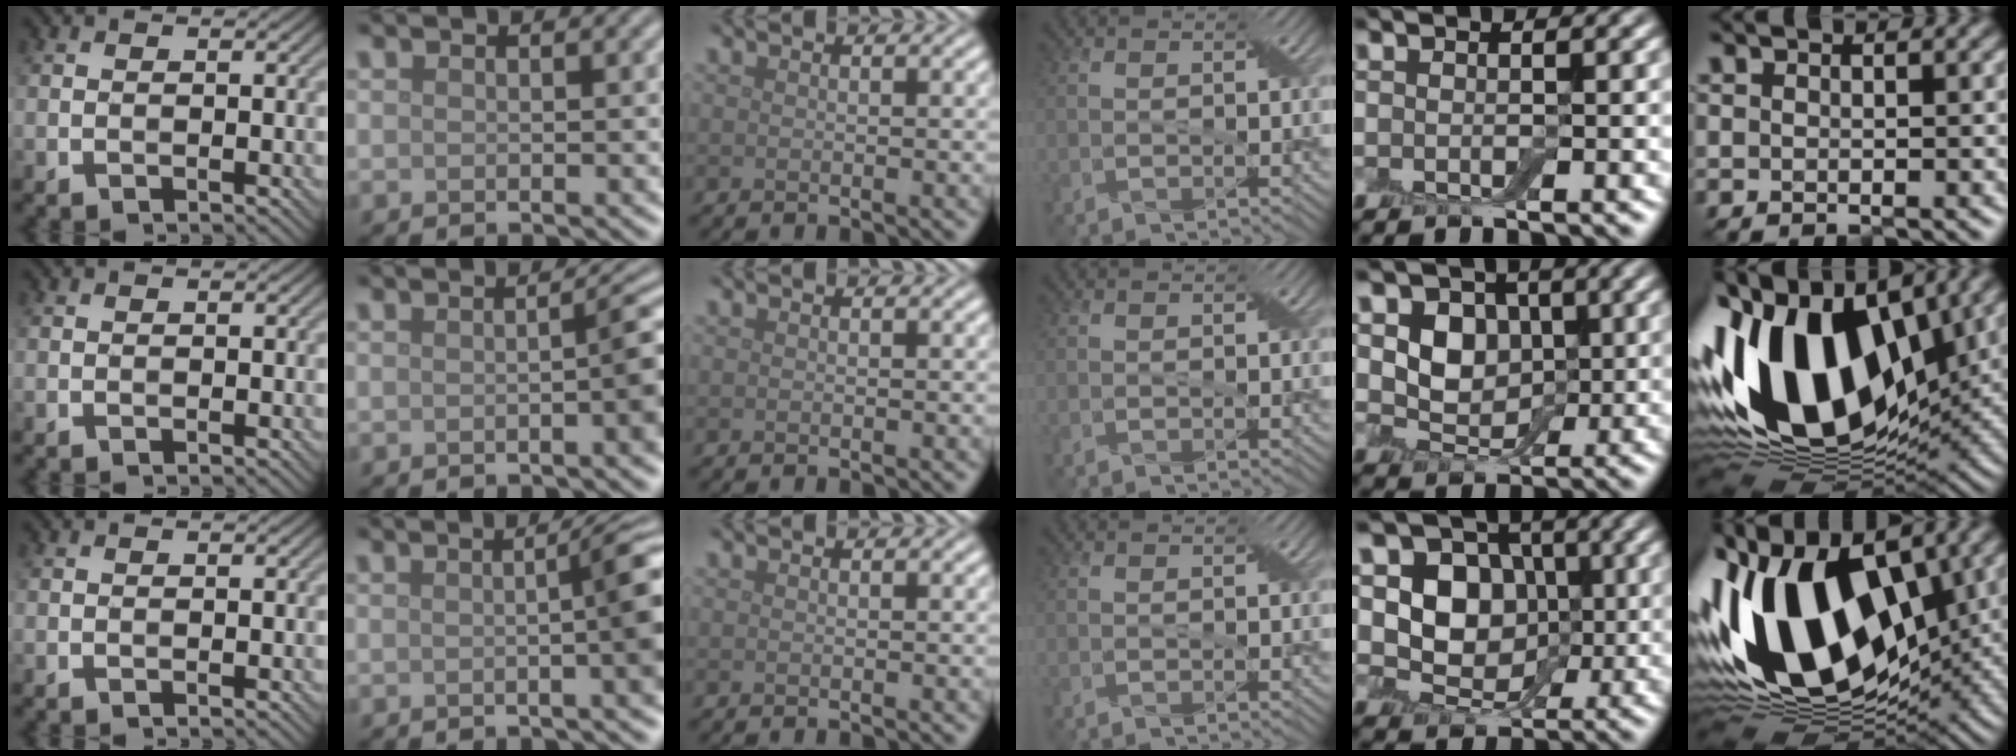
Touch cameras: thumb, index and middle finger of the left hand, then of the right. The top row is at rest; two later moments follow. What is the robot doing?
{"motion": "extract", "object": "drawer"}